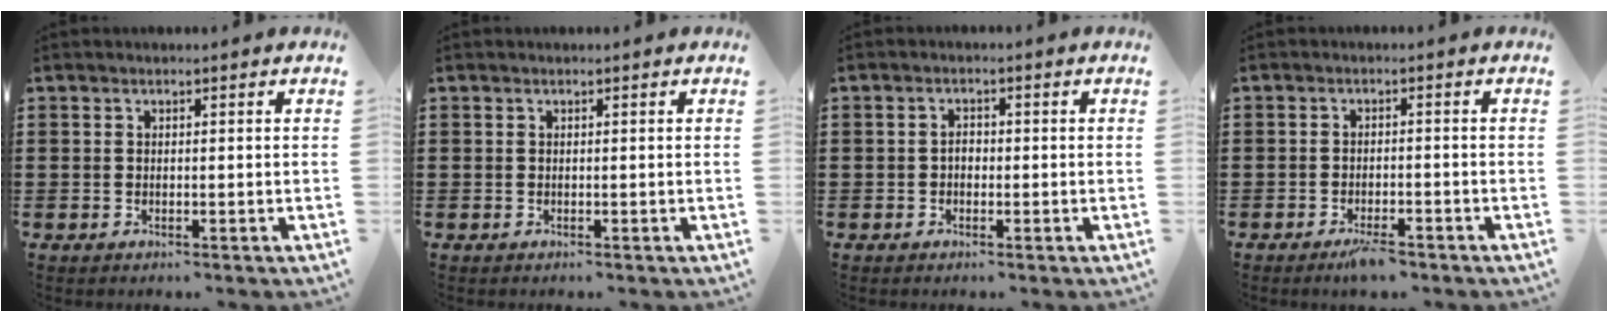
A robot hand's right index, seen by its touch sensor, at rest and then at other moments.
{"total": 0.0}
{"total": 1.5, "force": [-0.3, 1.0, 1.1], "torque": [-0.023, 0.002, -0.007]}
{"total": 2.5, "force": [-1.9, 0.6, 1.4], "torque": [-0.024, 0.006, -0.036]}